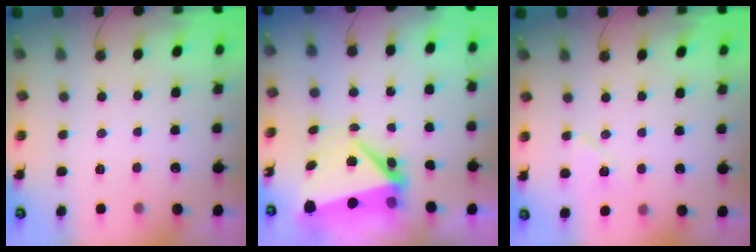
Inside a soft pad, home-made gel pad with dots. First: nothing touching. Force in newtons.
{"total": 12.2, "press": 8.5, "slide": 8.7}
{"total": 6.9, "press": 6.9, "slide": 0.9}